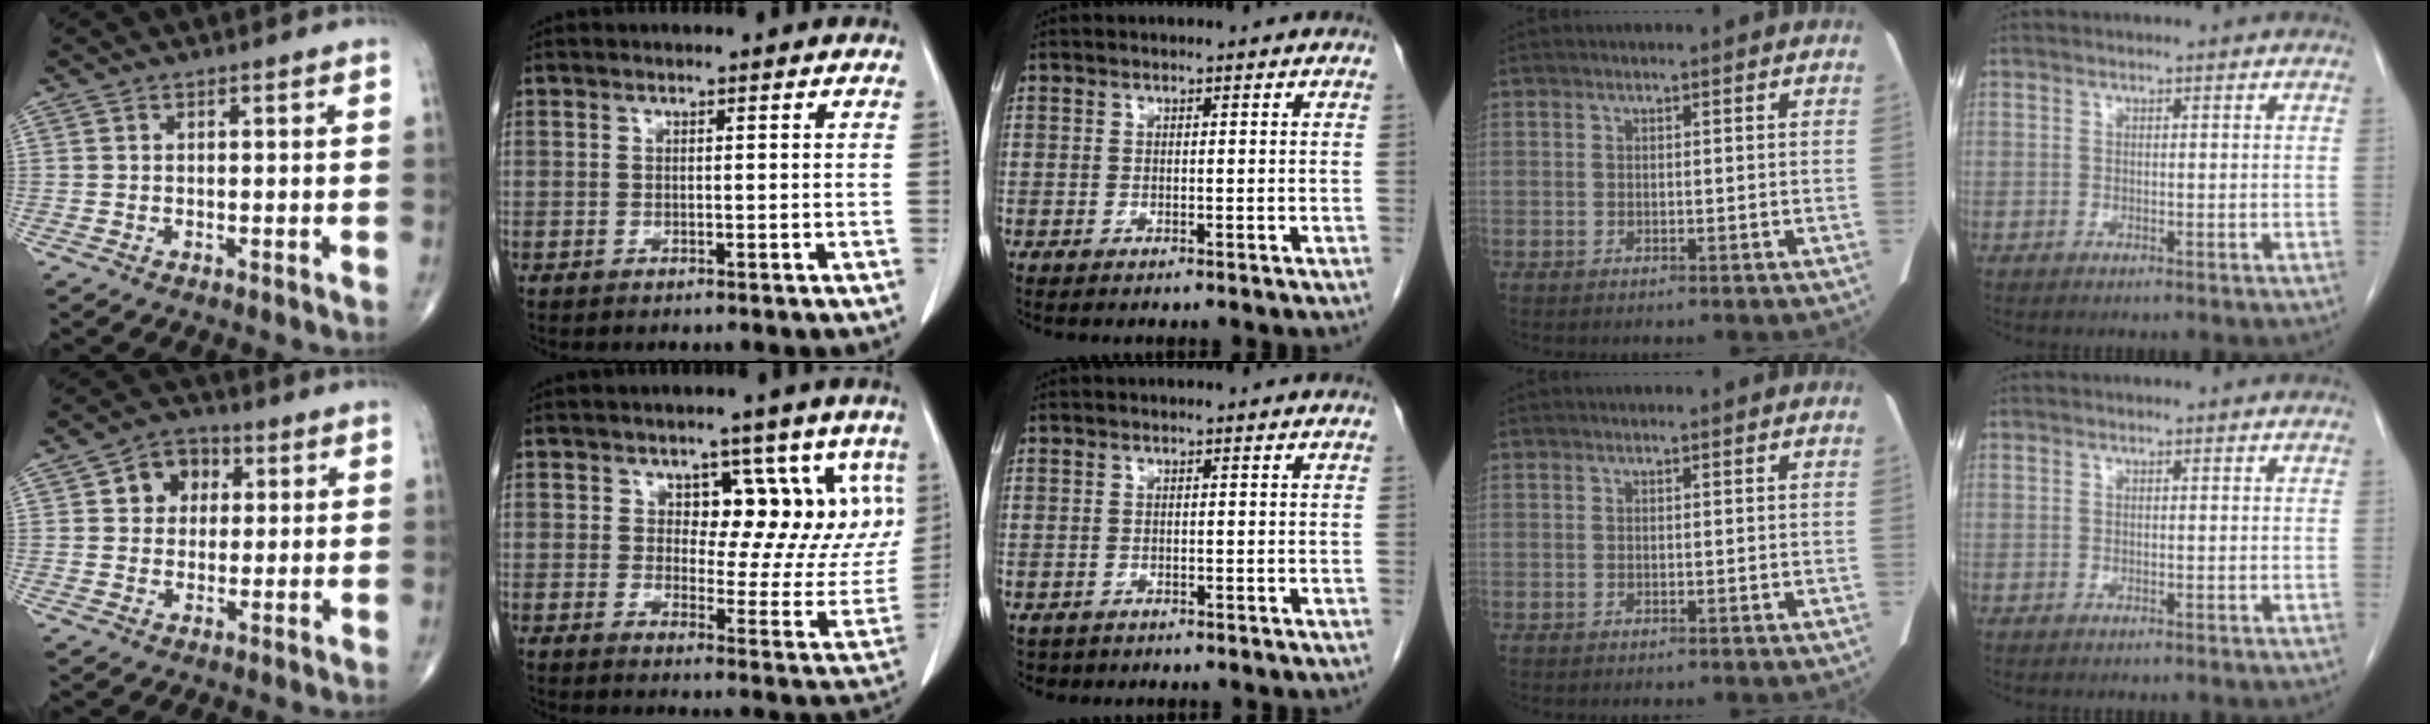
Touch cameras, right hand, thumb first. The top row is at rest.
{"thumb": {"total": 7.3, "force": [1.9, 6.0, 3.6], "torque": [-0.020, 0.006, 0.023]}, "index": {"total": 12.1, "force": [5.1, 7.0, 8.5], "torque": [-0.085, 0.008, 0.077]}, "middle": {"total": 2.0, "force": [-1.4, 1.5, 0.3], "torque": [-0.011, 0.001, -0.019]}}